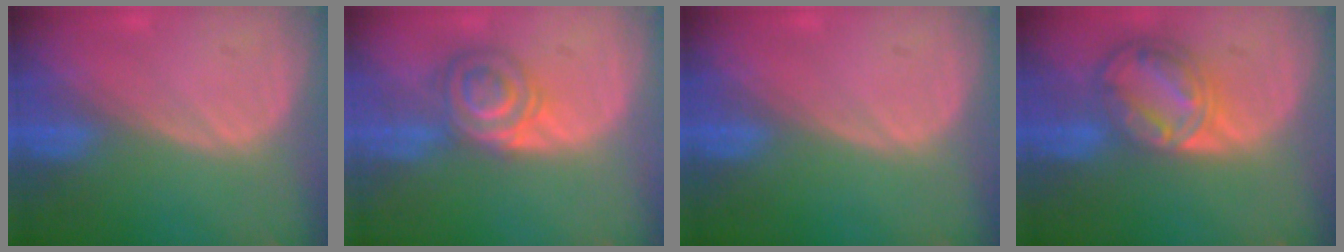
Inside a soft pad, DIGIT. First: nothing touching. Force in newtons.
{"total": 6.9, "press": 5.9, "slide": 3.5}
{"total": 0.0}
{"total": 8.7, "press": 7.4, "slide": 4.6}